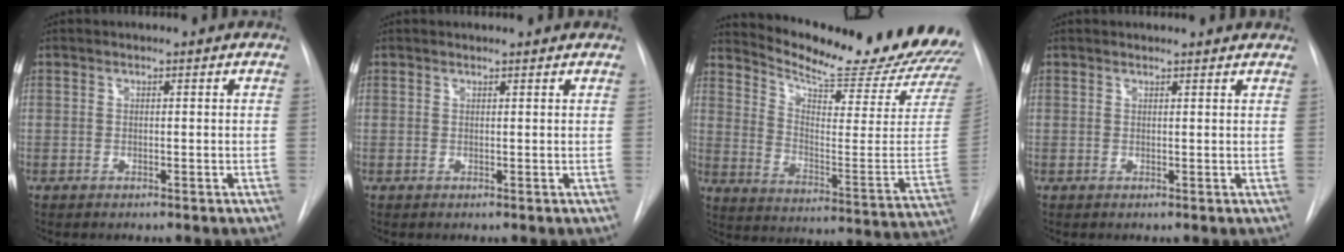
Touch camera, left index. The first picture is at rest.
{"total": 1.9, "force": [1.9, 0.2, 0.3], "torque": [-0.011, 0.012, 0.021]}
{"total": 24.4, "force": [22.8, 1.9, 8.5], "torque": [-0.137, -0.113, 0.298]}
{"total": 4.3, "force": [4.2, 0.6, 0.7], "torque": [-0.010, 0.010, 0.037]}